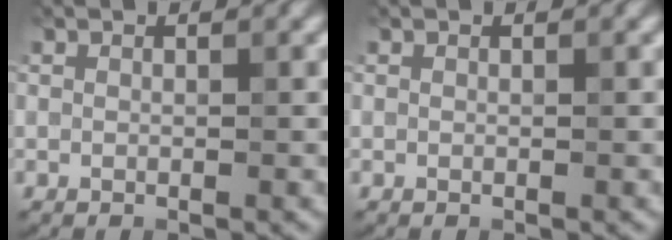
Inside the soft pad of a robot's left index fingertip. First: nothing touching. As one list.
[{"total": 0.0}]